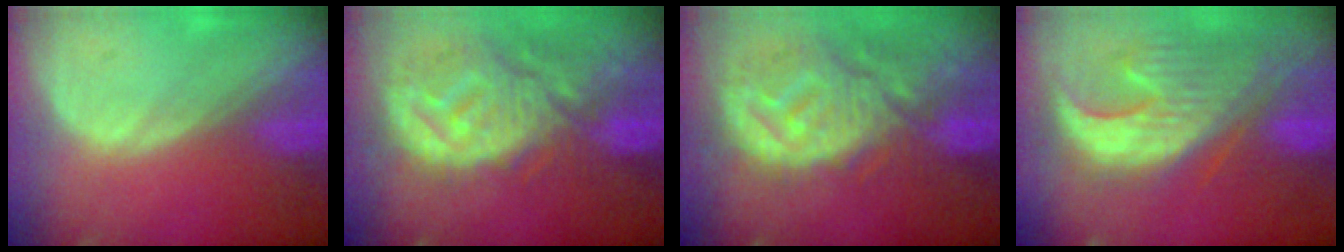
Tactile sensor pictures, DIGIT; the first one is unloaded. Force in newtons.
{"total": 12.4, "press": 11.1, "slide": 5.7}
{"total": 12.4, "press": 11.1, "slide": 5.7}
{"total": 12.2, "press": 11.2, "slide": 4.9}